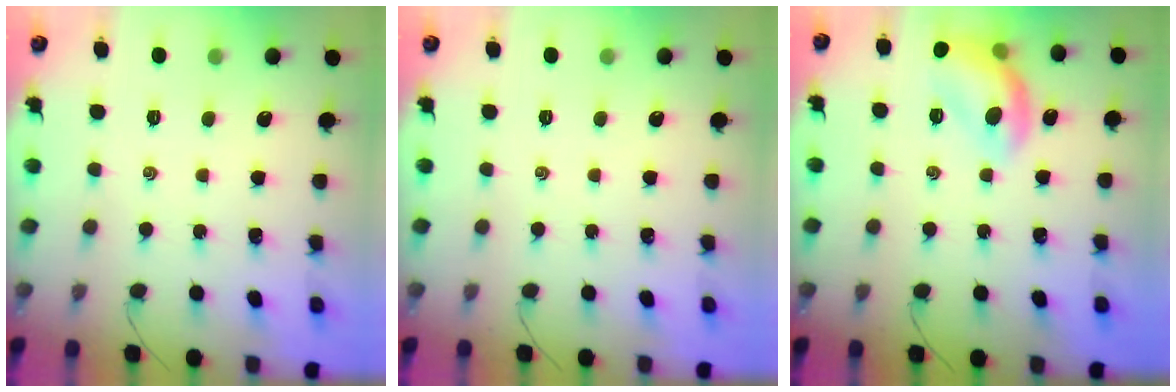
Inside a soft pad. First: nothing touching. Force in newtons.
{"total": 0.0}
{"total": 13.2, "press": 13.1, "slide": 1.5}